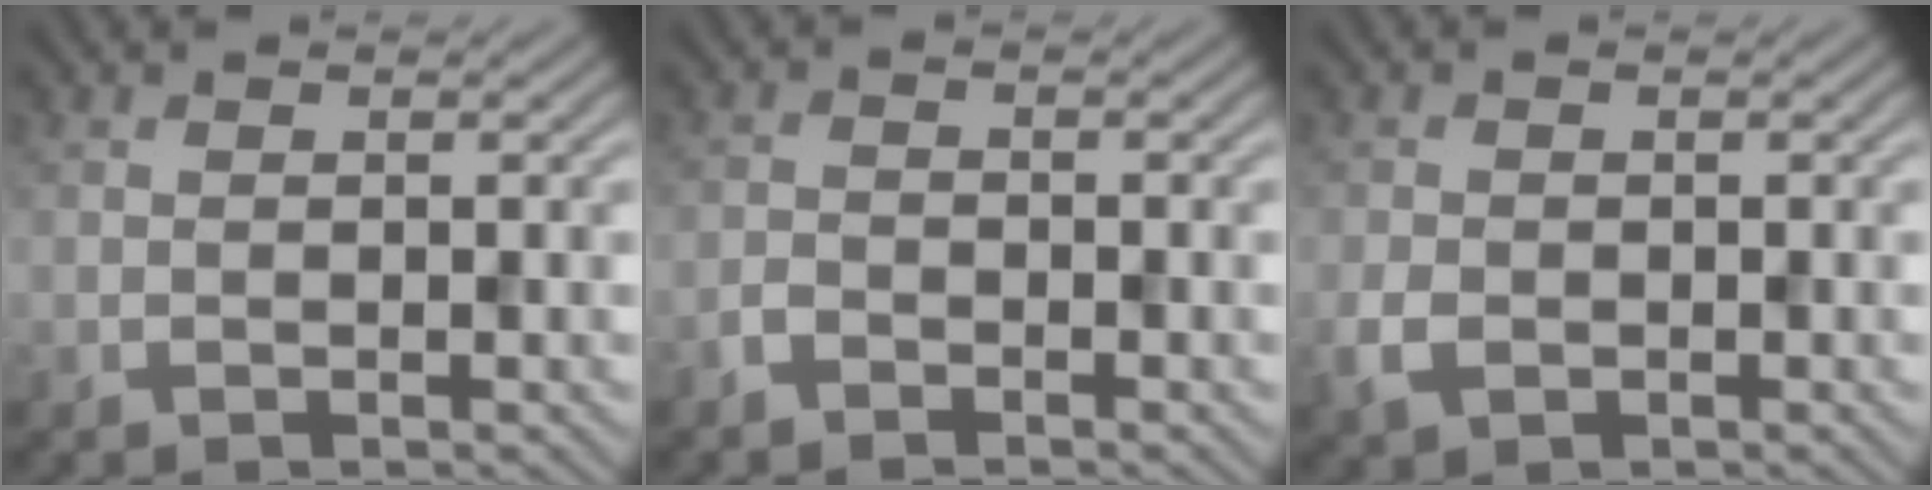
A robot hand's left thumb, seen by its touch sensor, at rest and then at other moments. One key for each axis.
{"total": 1.6, "fx": -1.4, "fy": 0.6, "fz": 0.5, "tx": -0.011, "ty": 0.001, "tz": -0.033}
{"total": 2.5, "fx": -0.9, "fy": 1.8, "fz": 1.4, "tx": -0.039, "ty": -0.009, "tz": -0.022}